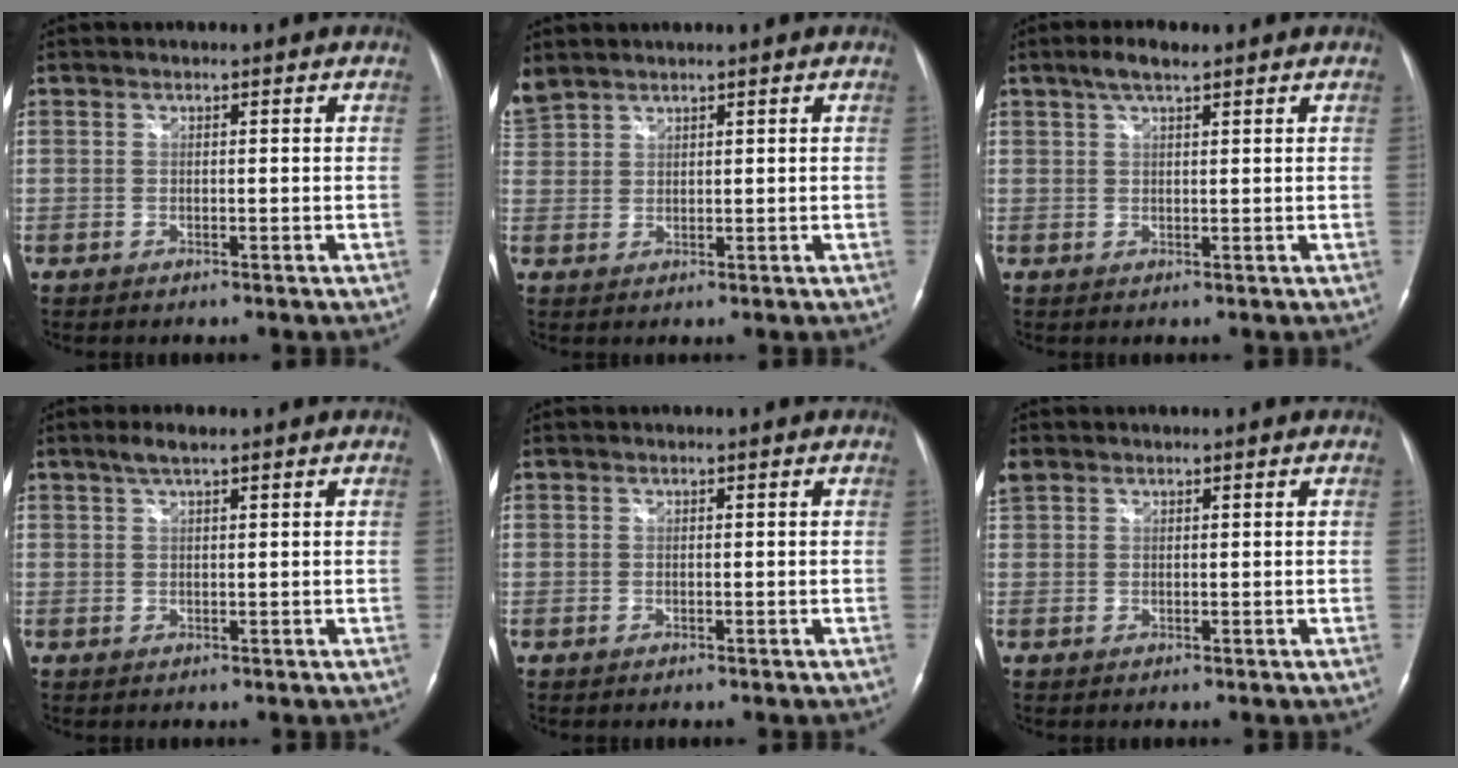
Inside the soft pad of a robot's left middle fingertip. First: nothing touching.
{"total": 3.8, "force": [3.6, 1.1, 0.7], "torque": [-0.032, 0.021, 0.083]}
{"total": 3.6, "force": [2.5, 0.7, 2.5], "torque": [-0.054, 0.008, 0.048]}
{"total": 2.6, "force": [1.9, 0.3, 1.8], "torque": [-0.042, 0.005, 0.037]}
{"total": 0.0}
{"total": 3.0, "force": [2.0, 1.9, 0.9], "torque": [-0.038, 0.022, 0.046]}